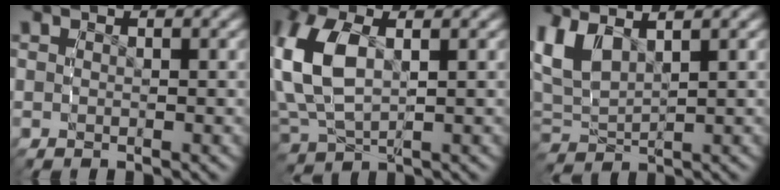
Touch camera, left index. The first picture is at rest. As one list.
[{"total": 7.0, "force": [1.4, 4.8, 4.8], "torque": [-0.141, -0.010, 0.038]}, {"total": 5.9, "force": [1.9, 4.4, 3.4], "torque": [-0.112, -0.008, 0.040]}]